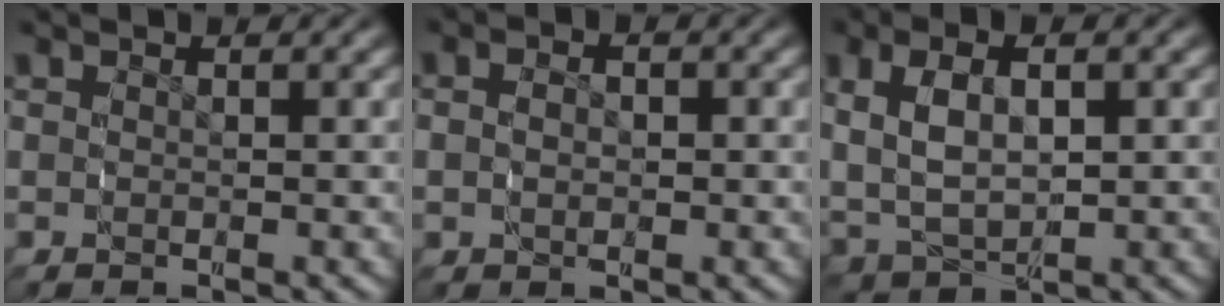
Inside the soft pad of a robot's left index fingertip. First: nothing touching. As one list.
[{"total": 1.9, "force": [-0.1, 1.5, 1.2], "torque": [-0.031, -0.002, 0.000]}, {"total": 7.1, "force": [0.7, 5.3, 4.6], "torque": [-0.116, -0.009, 0.024]}]